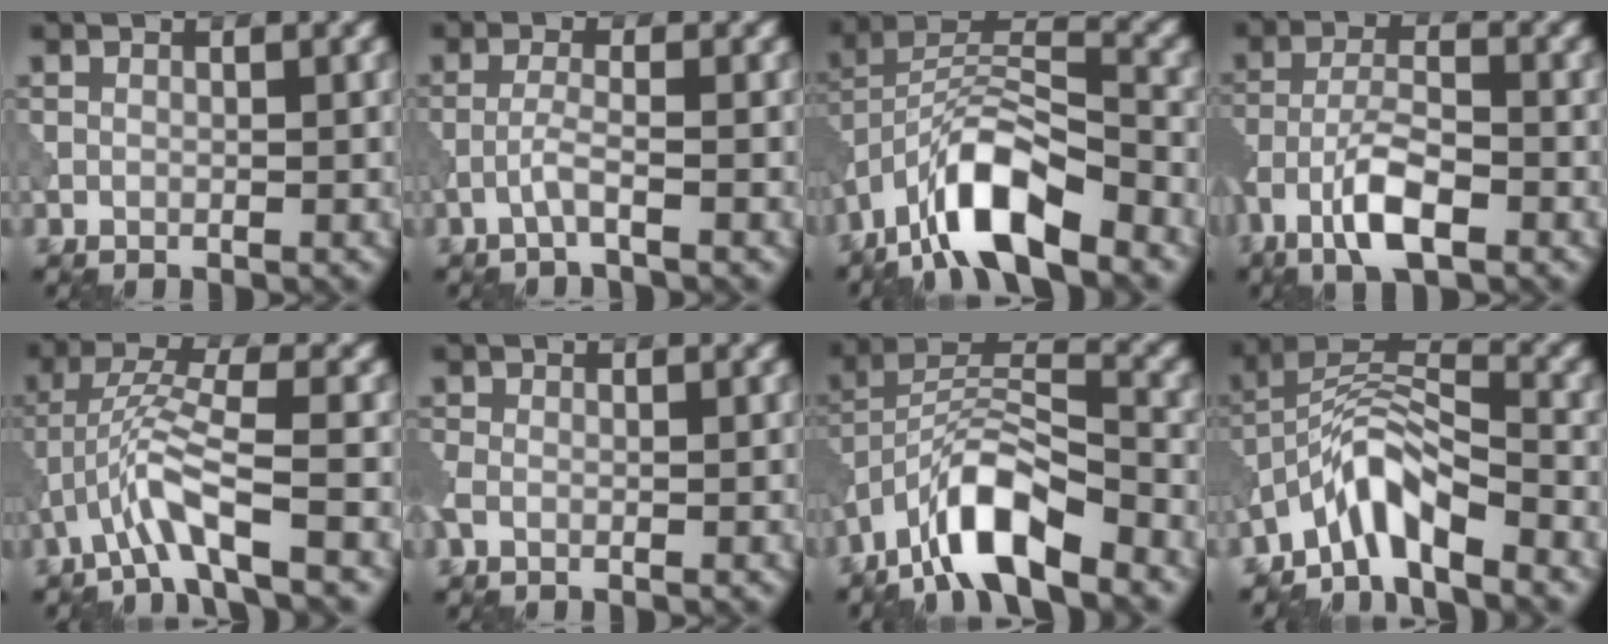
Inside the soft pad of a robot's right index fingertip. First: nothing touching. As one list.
[{"total": 1.9, "force": [-1.0, 0.1, 1.6], "torque": [-0.031, 0.007, -0.032]}, {"total": 9.5, "force": [-6.2, 2.9, 6.6], "torque": [-0.117, 0.011, -0.125]}, {"total": 5.3, "force": [-3.1, 1.7, 4.0], "torque": [-0.079, 0.006, -0.064]}, {"total": 4.8, "force": [-2.8, 0.4, 3.8], "torque": [-0.080, 0.012, -0.060]}, {"total": 1.7, "force": [-0.9, 0.8, 1.2], "torque": [-0.035, -0.005, -0.027]}, {"total": 8.5, "force": [-5.8, 2.3, 5.7], "torque": [-0.101, 0.011, -0.114]}, {"total": 5.4, "force": [-4.0, 1.3, 3.4], "torque": [-0.061, 0.013, -0.086]}]